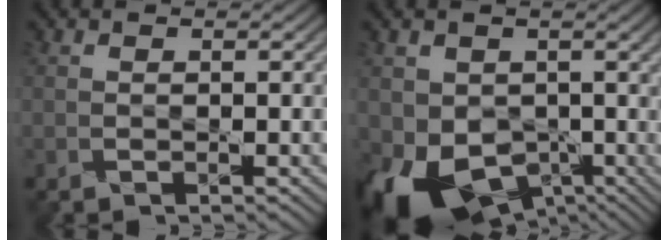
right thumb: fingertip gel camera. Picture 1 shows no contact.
{"total": 10.7, "force": [-2.2, 8.3, 6.4], "torque": [-0.139, -0.036, -0.038]}